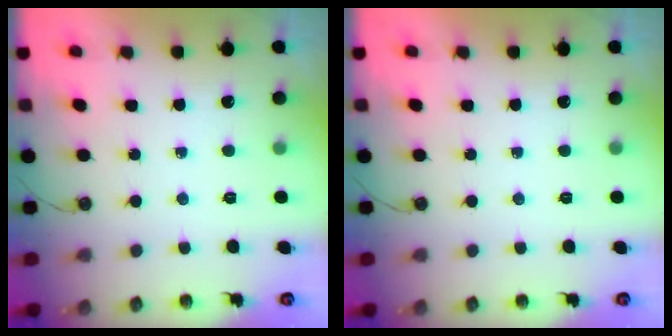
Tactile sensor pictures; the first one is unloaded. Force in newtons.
{"total": 0.0}